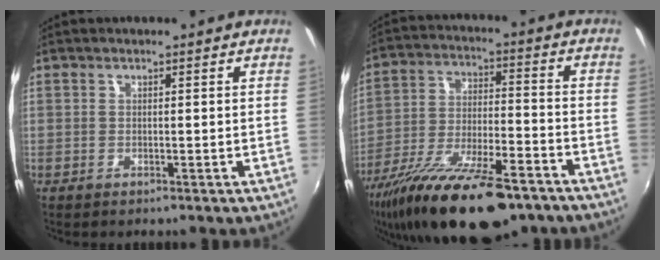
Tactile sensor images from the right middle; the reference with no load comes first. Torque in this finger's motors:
{"motor_torque": [1.13, -1.01, 0.47, 0.21]}